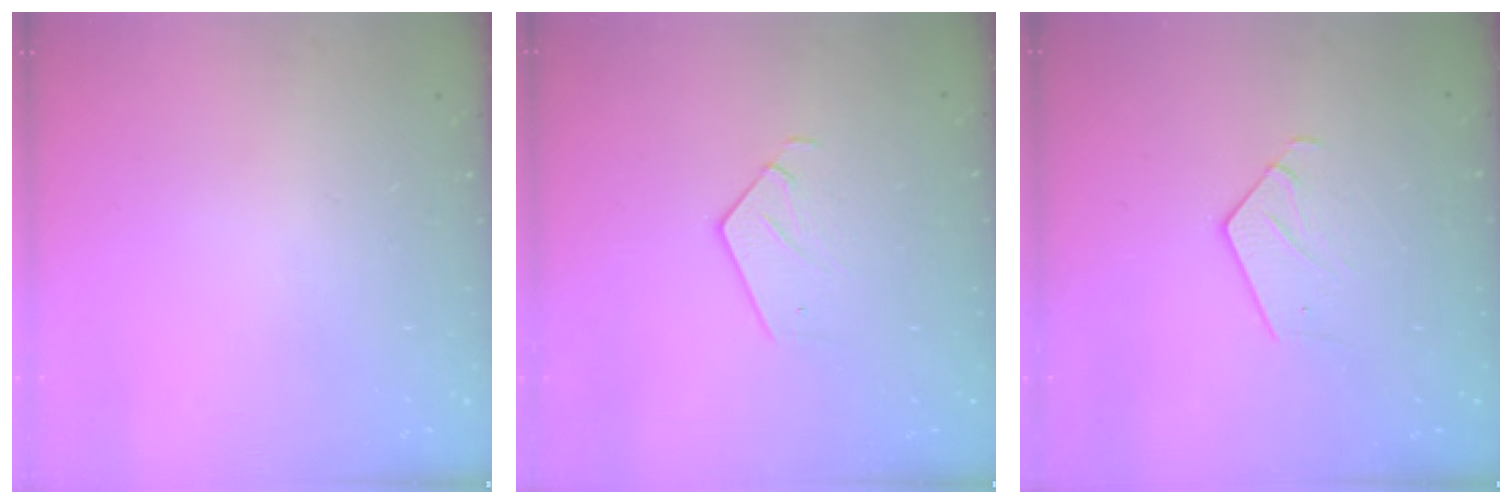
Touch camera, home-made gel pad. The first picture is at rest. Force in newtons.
{"total": 2.9, "press": 2.9, "slide": 0.2}
{"total": 3.1, "press": 3.1, "slide": 0.1}